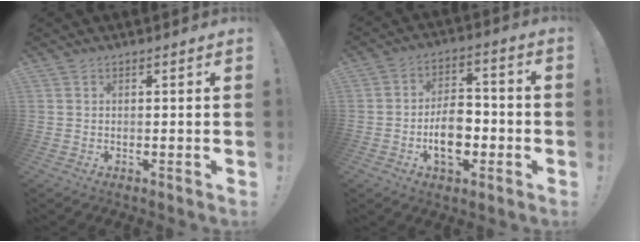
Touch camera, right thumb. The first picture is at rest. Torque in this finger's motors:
{"motor_torque": [1.81, 1.46, 0.94, -1.03, 0.11]}